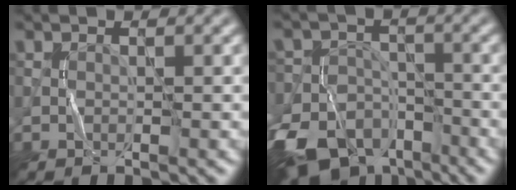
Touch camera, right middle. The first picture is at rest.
{"total": 12.5, "force": [-8.6, 7.5, 5.1], "torque": [-0.105, -0.025, -0.155]}